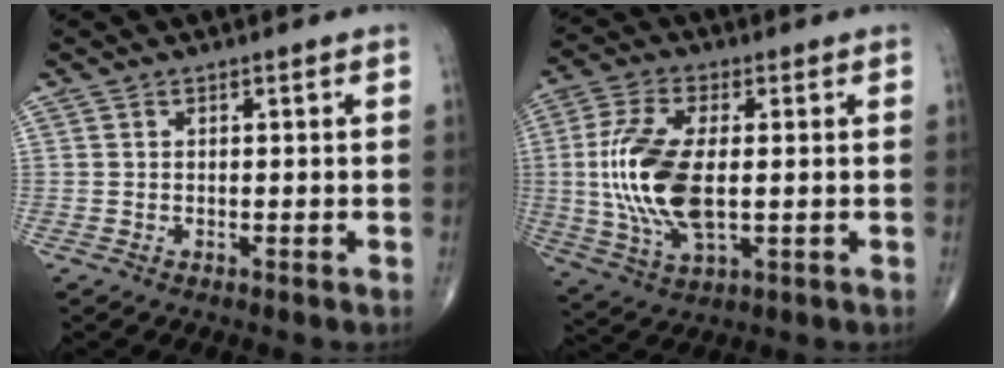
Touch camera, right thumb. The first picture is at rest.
{"total": 15.1, "force": [-0.1, 6.9, 13.5], "torque": [-0.291, -0.007, 0.002]}